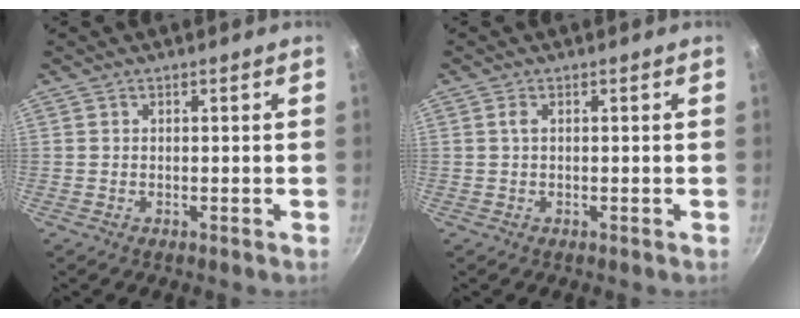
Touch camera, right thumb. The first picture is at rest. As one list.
[{"total": 1.0, "force": [0.2, 0.4, 0.9], "torque": [-0.019, 0.001, 0.002]}]